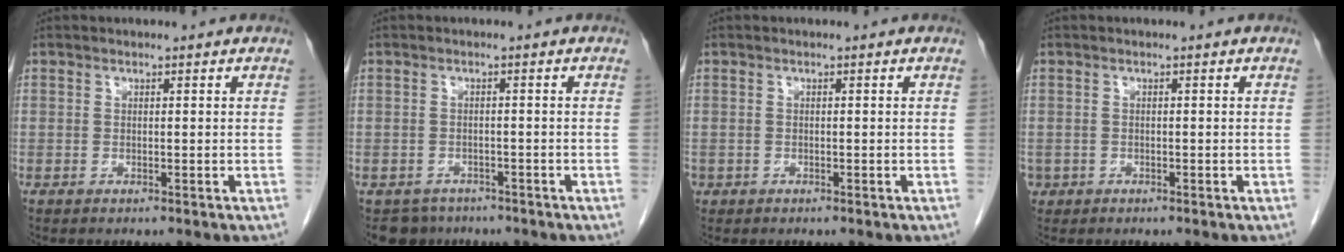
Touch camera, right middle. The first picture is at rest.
{"total": 4.0, "force": [-3.1, 2.5, -0.1], "torque": [0.005, 0.003, -0.047]}
{"total": 0.7, "force": [-0.4, 0.6, 0.1], "torque": [-0.008, 0.004, -0.005]}
{"total": 1.3, "force": [-0.6, 1.1, 0.1], "torque": [-0.010, 0.004, -0.007]}